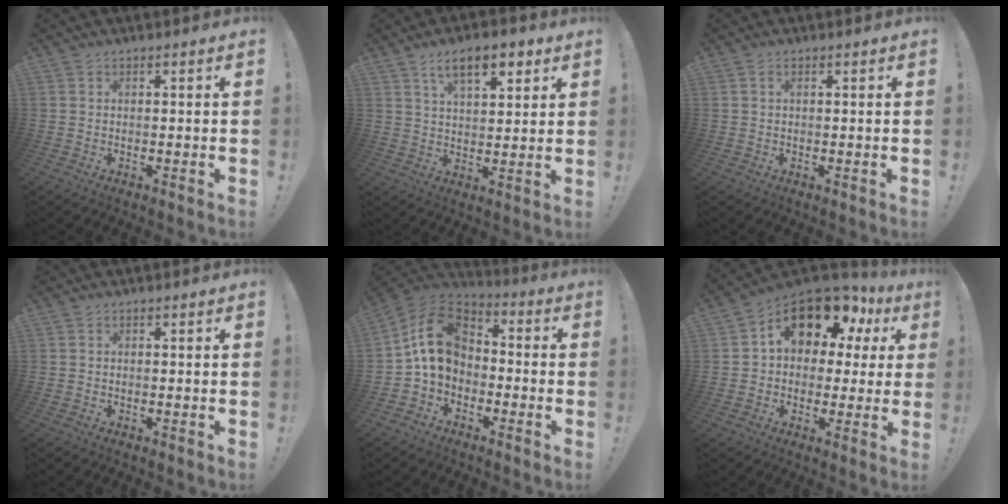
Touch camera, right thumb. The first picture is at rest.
{"total": 10.9, "force": [6.0, 4.7, 7.8], "torque": [-0.117, -0.015, 0.104]}
{"total": 0.8, "force": [0.3, 0.4, 0.7], "torque": [-0.018, 0.005, 0.006]}
{"total": 0.0}
{"total": 13.6, "force": [0.8, 10.3, 8.8], "torque": [-0.153, 0.015, 0.019]}
{"total": 13.3, "force": [8.2, 7.1, 7.7], "torque": [-0.126, -0.057, 0.143]}